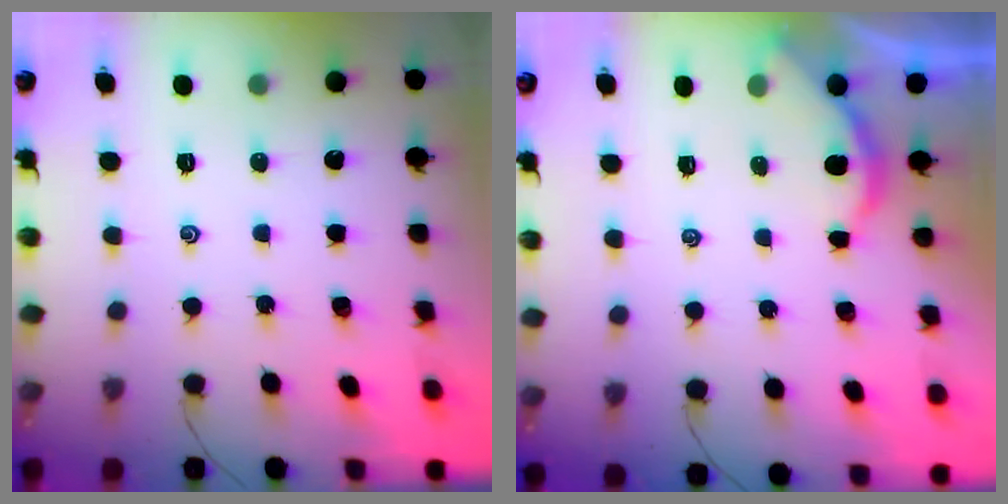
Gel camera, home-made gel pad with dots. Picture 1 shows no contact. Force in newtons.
{"total": 2.3, "press": 2.3, "slide": 0.2}